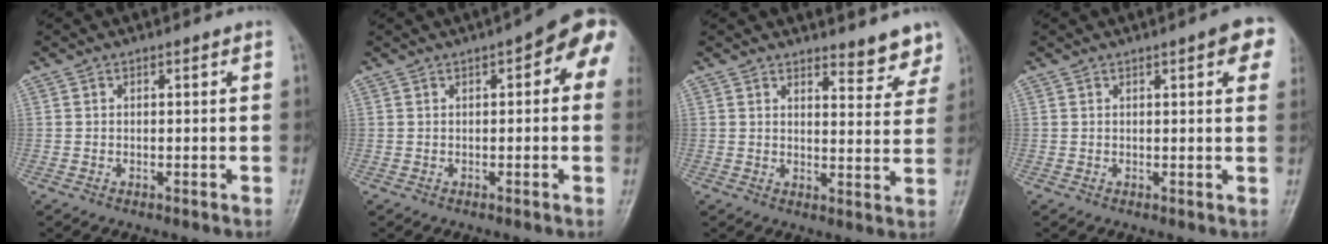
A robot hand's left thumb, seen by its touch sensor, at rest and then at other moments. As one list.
[{"total": 9.4, "force": [3.3, 3.4, 8.1], "torque": [-0.080, 0.016, 0.029]}, {"total": 6.6, "force": [6.0, 2.0, 2.0], "torque": [0.002, -0.045, 0.065]}, {"total": 6.2, "force": [2.8, 1.5, 5.3], "torque": [-0.048, -0.001, 0.027]}]